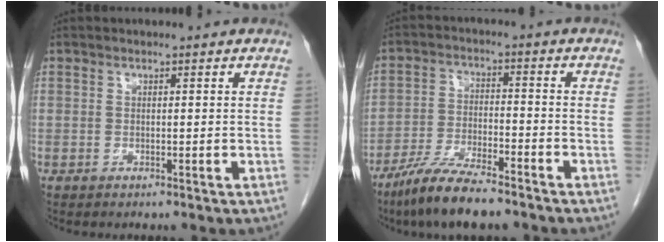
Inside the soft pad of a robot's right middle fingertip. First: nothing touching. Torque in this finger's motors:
{"motor_torque": [1.17, -0.97, 0.14, 0.13]}